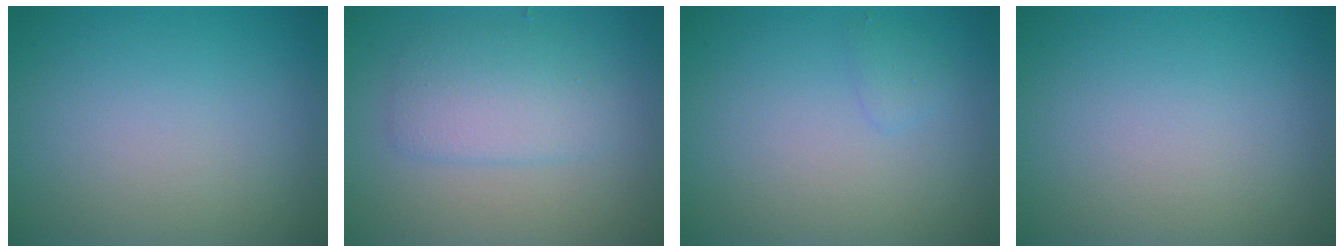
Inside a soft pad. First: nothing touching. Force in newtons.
{"total": 2.3, "press": 2.3, "slide": 0.1}
{"total": 0.8, "press": 0.8, "slide": 0.1}
{"total": 0.0}